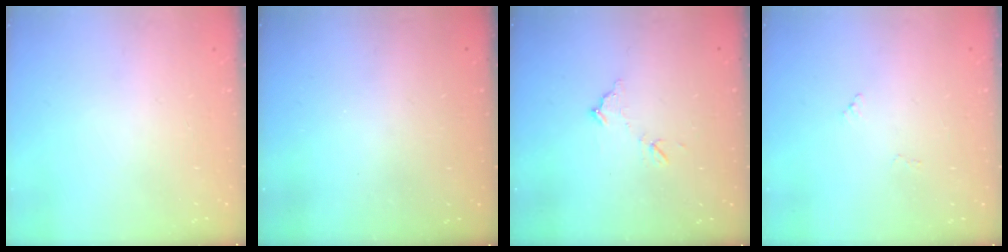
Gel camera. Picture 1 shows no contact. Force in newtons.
{"total": 3.2, "press": 3.2, "slide": 0.1}
{"total": 7.8, "press": 7.8, "slide": 0.4}
{"total": 5.5, "press": 5.5, "slide": 0.3}